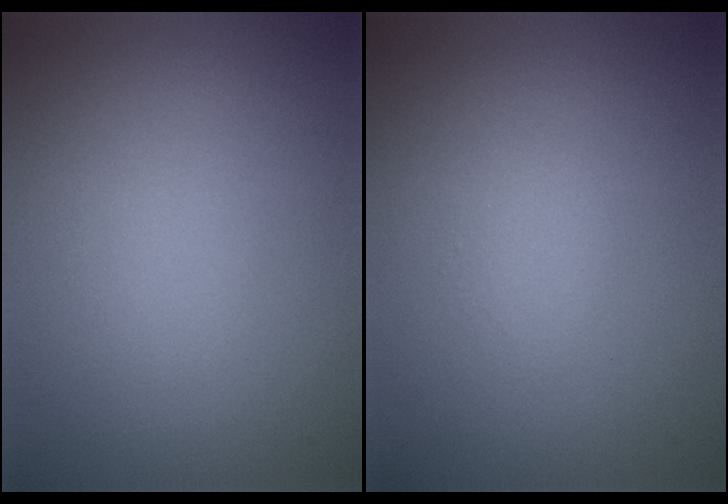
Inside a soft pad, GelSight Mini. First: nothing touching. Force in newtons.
{"total": 0.8, "press": 0.8, "slide": 0.1}